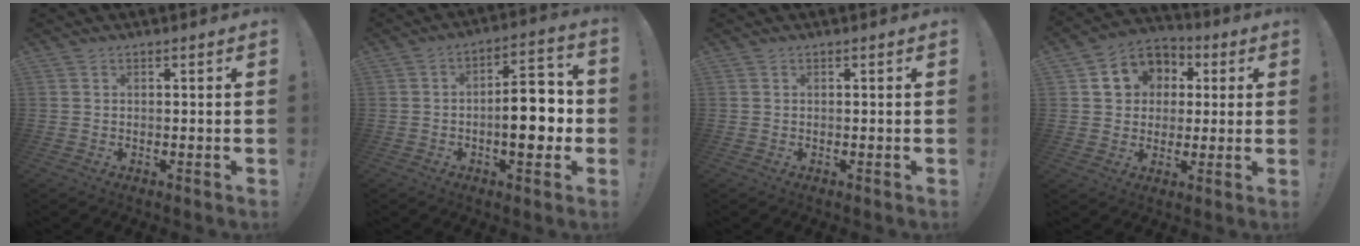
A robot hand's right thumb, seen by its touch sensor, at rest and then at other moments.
{"total": 13.3, "force": [-1.8, 6.0, 11.8], "torque": [-0.159, 0.012, -0.036]}
{"total": 0.0}
{"total": 10.2, "force": [2.4, 9.3, 3.4], "torque": [-0.046, -0.003, 0.052]}